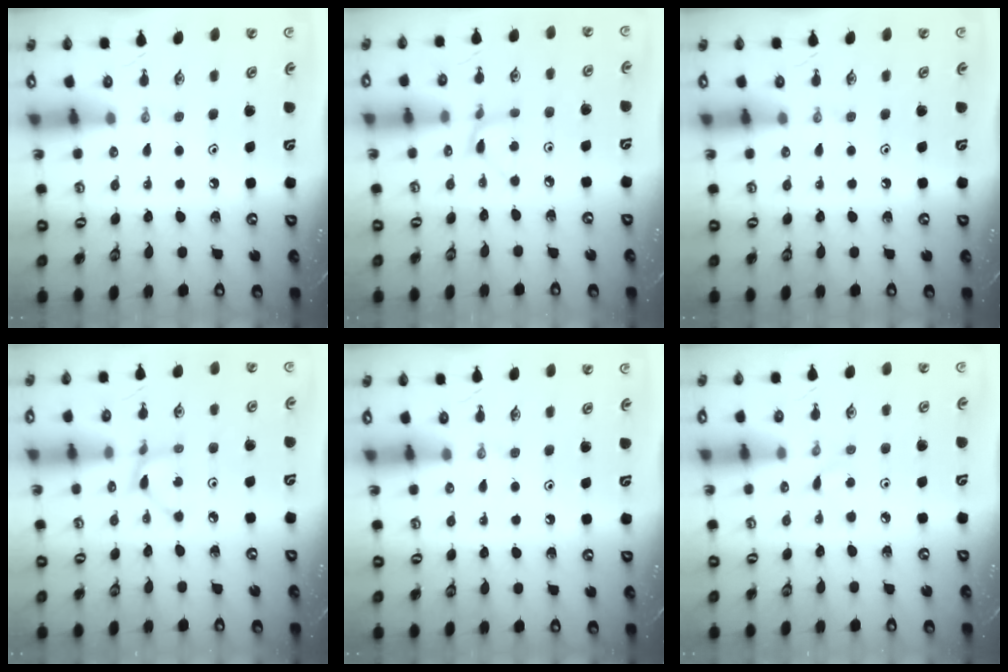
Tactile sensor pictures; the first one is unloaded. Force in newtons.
{"total": 3.5, "press": 3.5, "slide": 0.4}
{"total": 0.0}
{"total": 2.4, "press": 2.4, "slide": 0.3}
{"total": 0.0}
{"total": 2.7, "press": 2.7, "slide": 0.3}